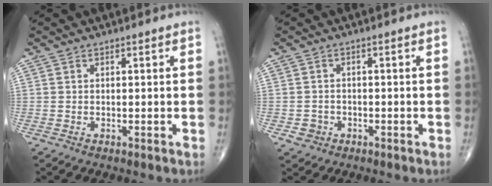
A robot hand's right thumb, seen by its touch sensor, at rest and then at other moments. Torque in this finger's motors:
{"motor_torque": [0.12, 0.07, -0.12, -0.08, 0.06]}